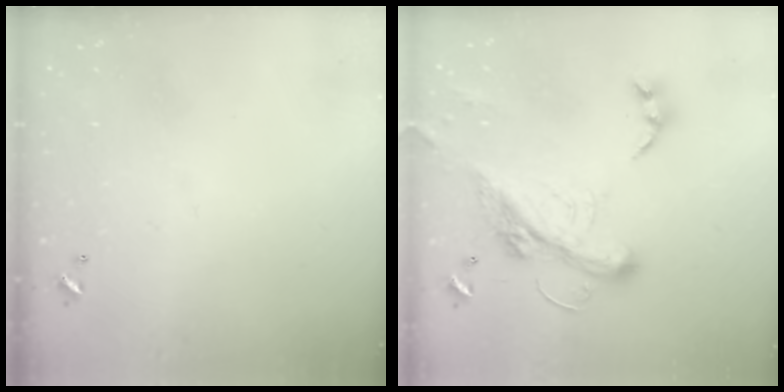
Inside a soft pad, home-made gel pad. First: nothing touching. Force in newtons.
{"total": 7.8, "press": 7.6, "slide": 1.9}